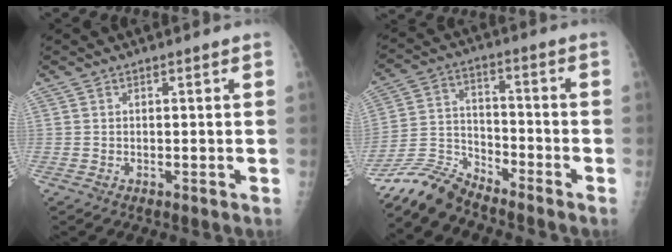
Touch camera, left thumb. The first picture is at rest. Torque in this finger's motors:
{"motor_torque": [-1.32, 1.41, -0.44, 0.53, -0.03]}